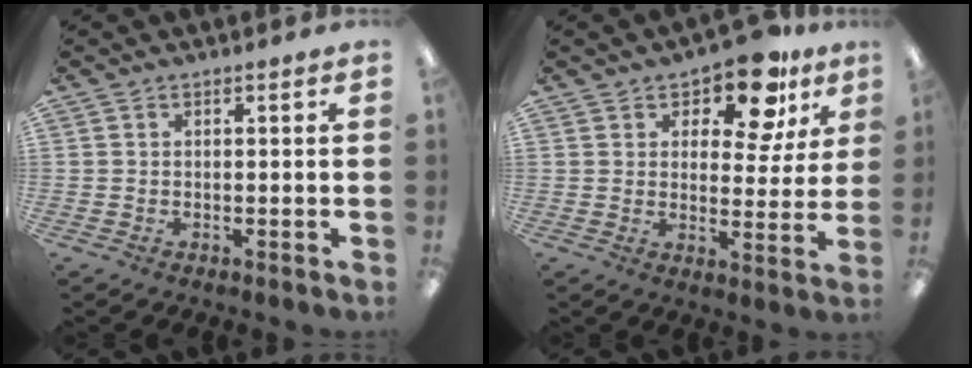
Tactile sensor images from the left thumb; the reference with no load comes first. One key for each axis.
{"total": 12.8, "fx": 8.7, "fy": 5.7, "fz": 7.6, "tx": -0.109, "ty": -0.043, "tz": 0.149}